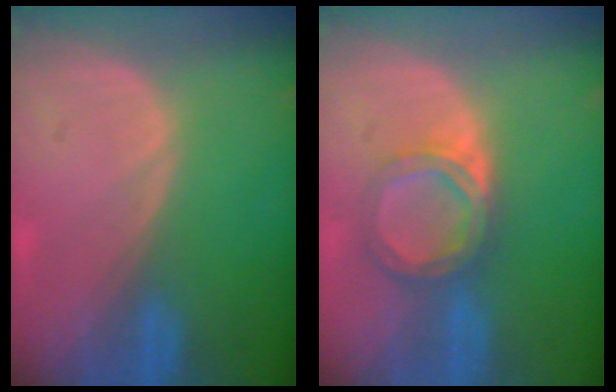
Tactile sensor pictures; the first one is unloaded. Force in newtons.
{"total": 5.3, "press": 5.1, "slide": 1.4}